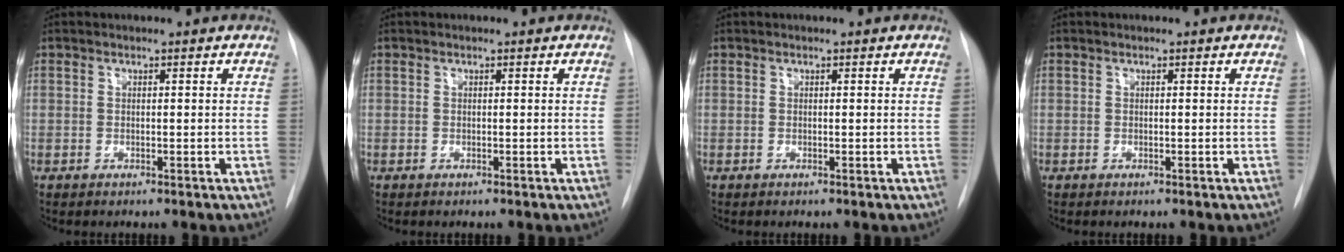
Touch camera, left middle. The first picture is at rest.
{"total": 0.0}
{"total": 0.0}
{"total": 0.0}